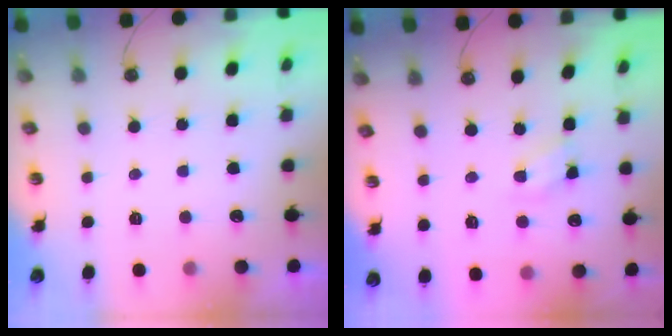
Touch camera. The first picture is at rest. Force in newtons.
{"total": 2.9, "press": 2.9, "slide": 0.4}